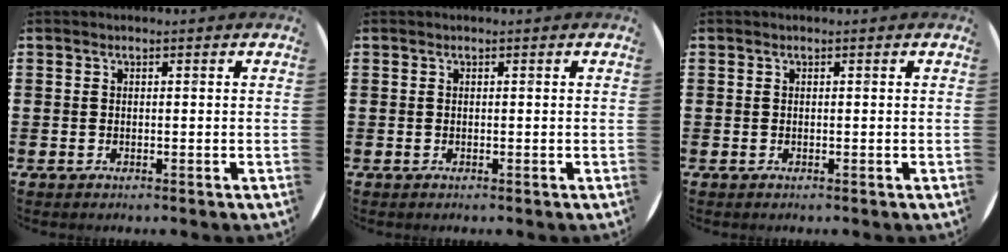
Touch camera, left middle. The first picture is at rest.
{"total": 0.0}
{"total": 0.0}